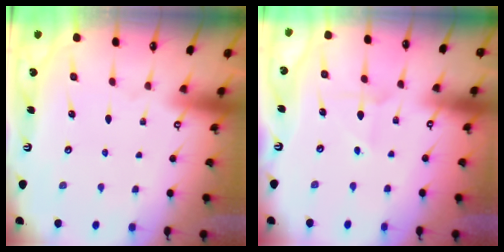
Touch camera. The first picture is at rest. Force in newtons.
{"total": 4.4, "press": 4.4, "slide": 0.5}